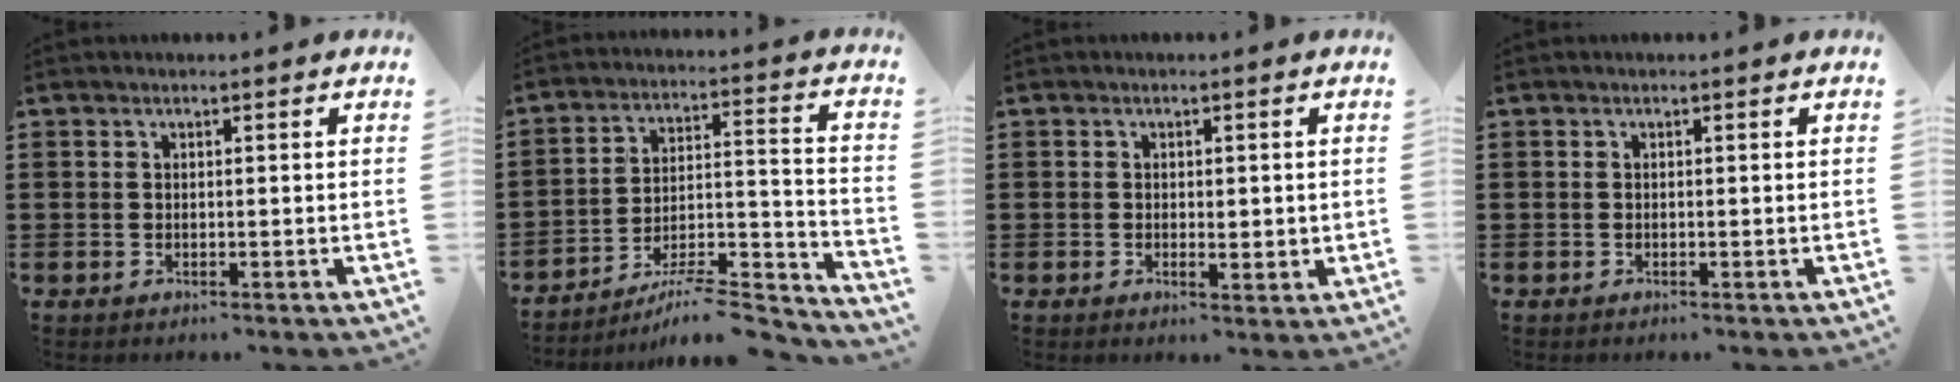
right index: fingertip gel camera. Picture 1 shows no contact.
{"total": 7.6, "force": [-6.6, 1.1, 3.5], "torque": [-0.047, 0.006, -0.128]}
{"total": 1.4, "force": [0.1, 0.9, 1.1], "torque": [-0.014, 0.004, 0.000]}
{"total": 0.0}